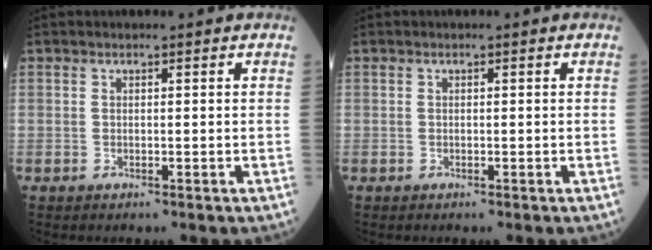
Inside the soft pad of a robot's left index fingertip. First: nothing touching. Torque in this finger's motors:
{"motor_torque": [0.00, 0.00, 0.00, 0.01]}